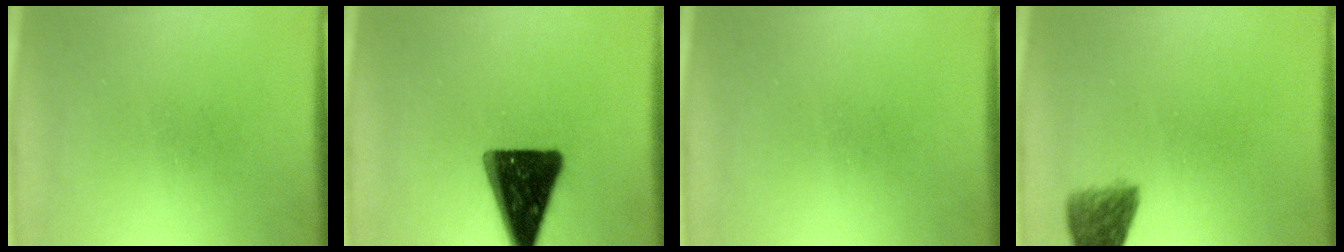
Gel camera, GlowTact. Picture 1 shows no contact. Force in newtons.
{"total": 15.4}
{"total": 0.0}
{"total": 4.6}